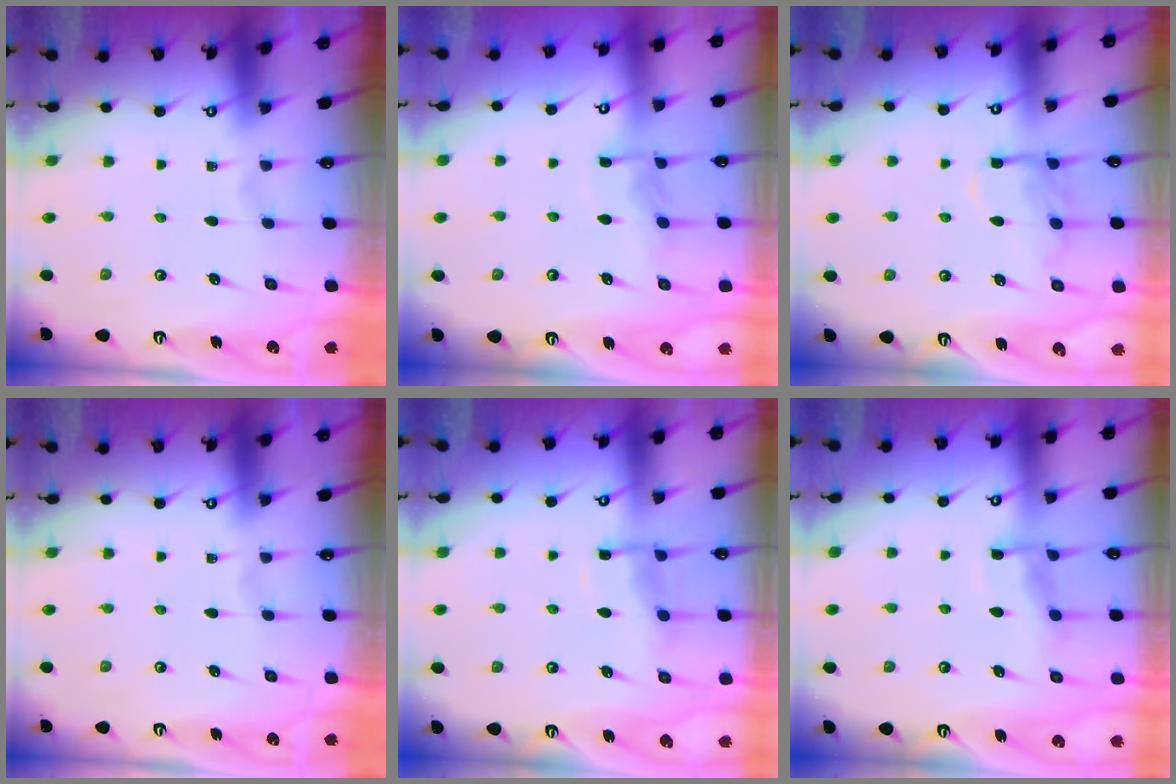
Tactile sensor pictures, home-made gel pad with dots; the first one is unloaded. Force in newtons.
{"total": 6.6, "press": 6.6, "slide": 0.8}
{"total": 13.1, "press": 13.1, "slide": 1.0}
{"total": 0.0}
{"total": 8.8, "press": 8.8, "slide": 0.8}
{"total": 9.1, "press": 9.0, "slide": 0.9}